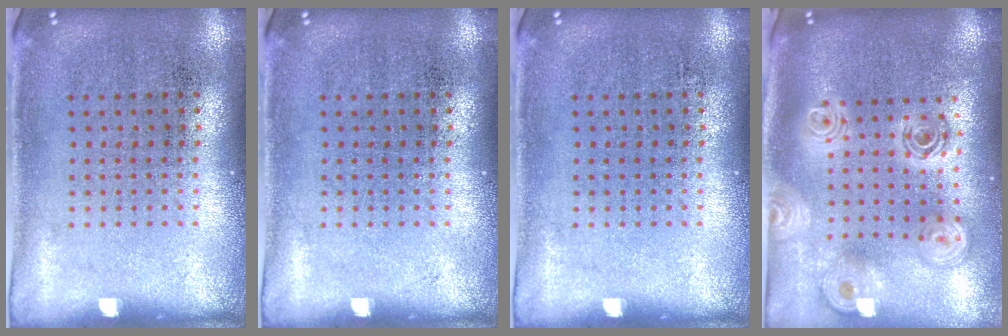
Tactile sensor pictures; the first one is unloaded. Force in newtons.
{"total": 0.0}
{"total": 0.0}
{"total": 2.4, "press": 1.9, "slide": 1.5}